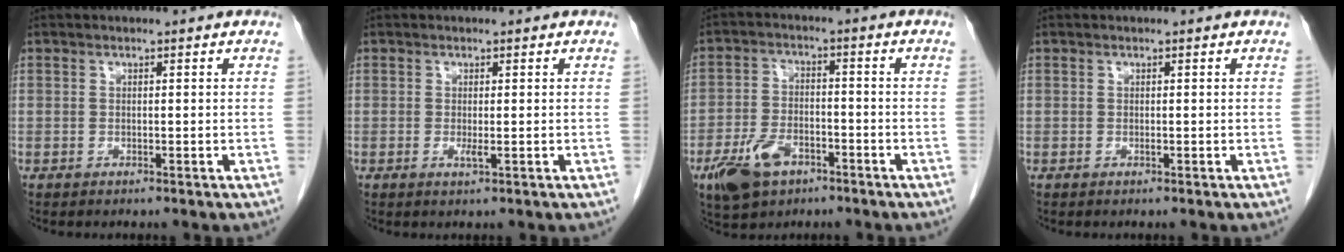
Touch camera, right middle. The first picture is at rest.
{"total": 1.1, "force": [-0.2, 0.1, 1.1], "torque": [-0.019, -0.004, -0.001]}
{"total": 8.6, "force": [-4.9, 4.7, 5.3], "torque": [-0.111, -0.002, -0.083]}
{"total": 0.0}